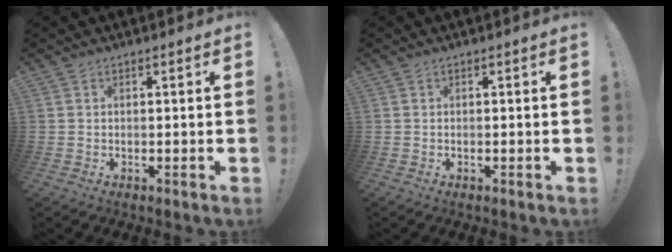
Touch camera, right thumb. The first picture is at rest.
{"total": 0.0}